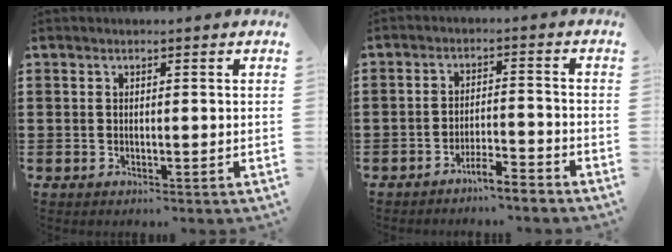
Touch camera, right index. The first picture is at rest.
{"total": 4.0, "force": [-3.8, -0.1, 1.4], "torque": [-0.026, 0.001, -0.074]}